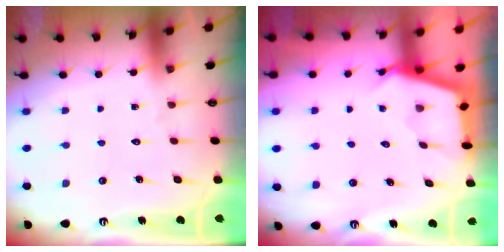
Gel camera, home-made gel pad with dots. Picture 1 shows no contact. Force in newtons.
{"total": 2.6, "press": 2.6, "slide": 0.2}